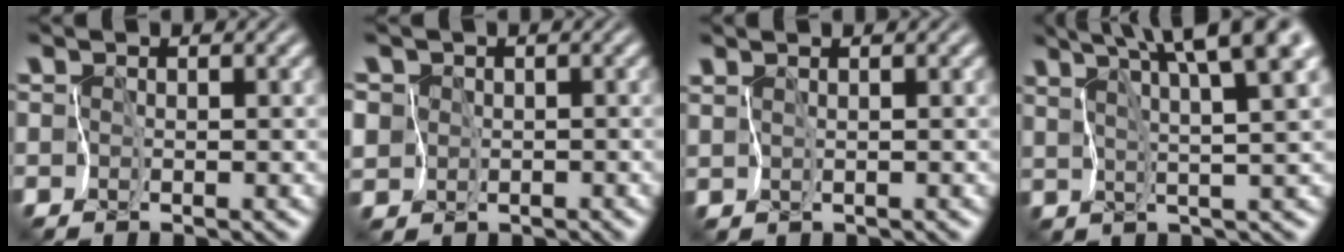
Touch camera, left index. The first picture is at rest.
{"total": 6.9, "force": [2.0, 6.1, 2.6], "torque": [-0.076, 0.020, 0.009]}
{"total": 1.3, "force": [0.8, -0.7, -0.6], "torque": [0.005, -0.011, 0.023]}
{"total": 9.2, "force": [6.1, 0.9, 6.8], "torque": [-0.111, 0.011, 0.094]}